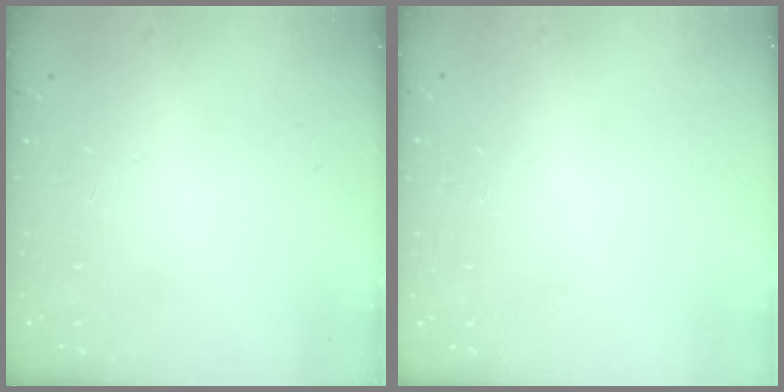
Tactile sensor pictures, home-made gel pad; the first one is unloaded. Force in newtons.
{"total": 0.0}